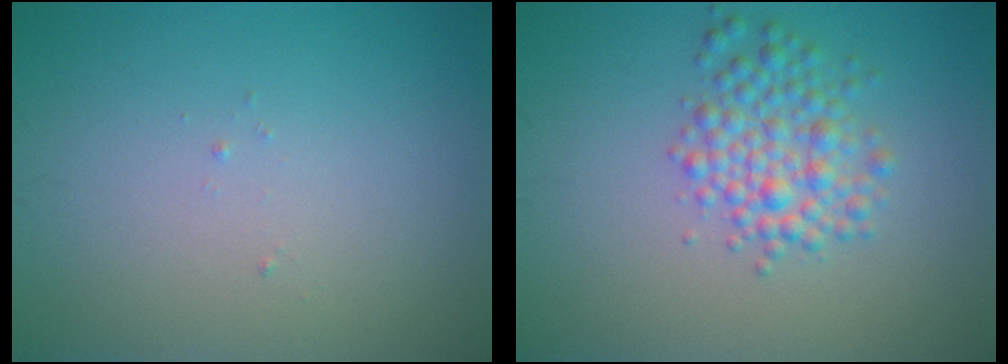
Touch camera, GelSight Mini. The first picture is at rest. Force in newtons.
{"total": 3.6, "press": 3.6, "slide": 0.1}